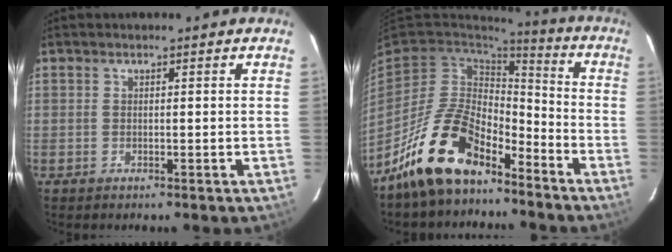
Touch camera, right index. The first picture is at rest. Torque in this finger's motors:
{"motor_torque": [1.06, -1.08, 1.05, 0.21]}